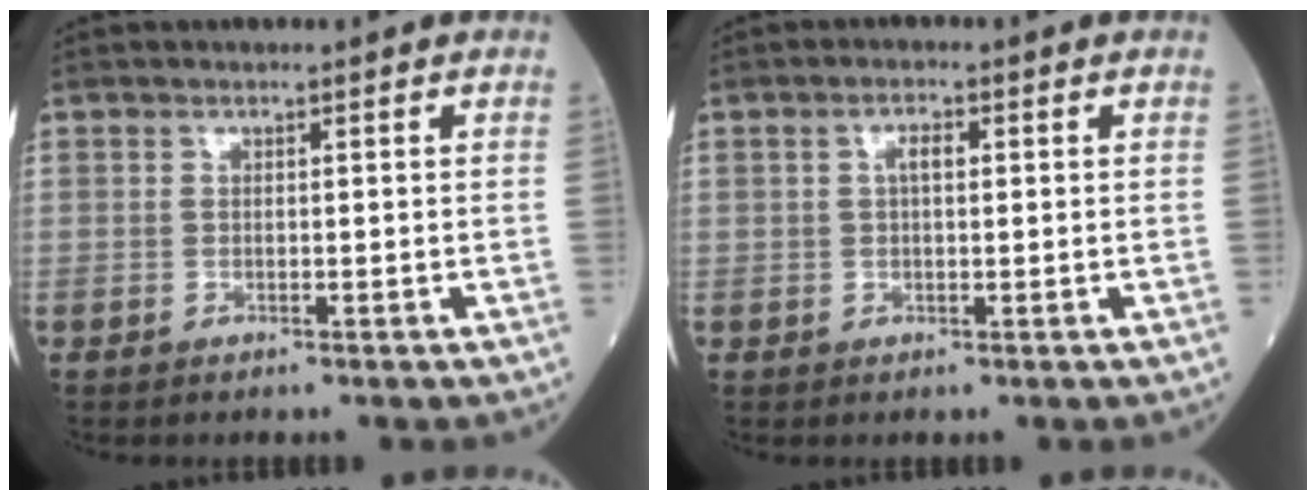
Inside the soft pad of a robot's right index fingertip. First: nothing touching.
{"total": 2.1, "force": [0.5, 0.9, 1.8], "torque": [-0.033, 0.009, 0.009]}